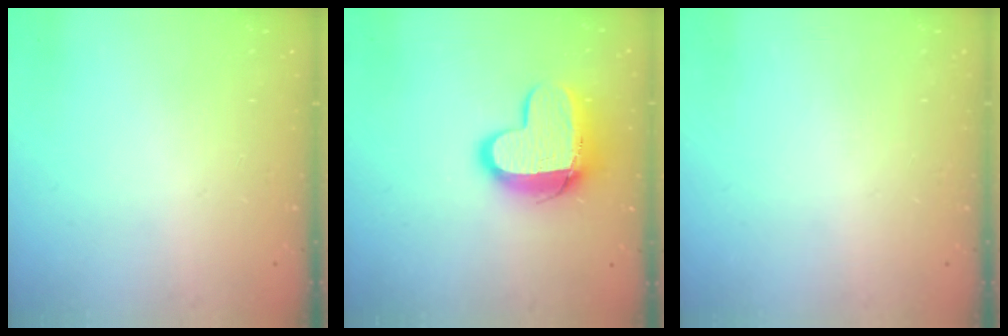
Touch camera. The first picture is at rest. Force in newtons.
{"total": 12.8, "press": 12.7, "slide": 1.4}
{"total": 0.0}